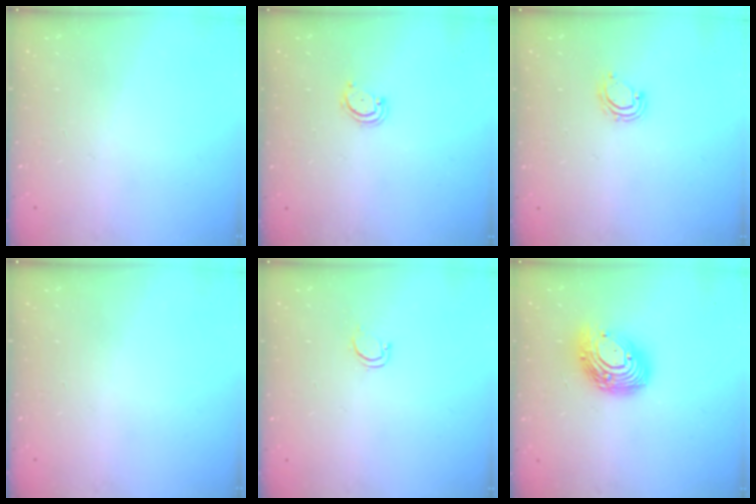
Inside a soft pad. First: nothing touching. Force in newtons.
{"total": 2.6, "press": 2.6, "slide": 0.3}
{"total": 5.4, "press": 5.4, "slide": 0.3}
{"total": 0.0}
{"total": 2.8, "press": 2.8, "slide": 0.2}
{"total": 15.3, "press": 15.3, "slide": 1.2}